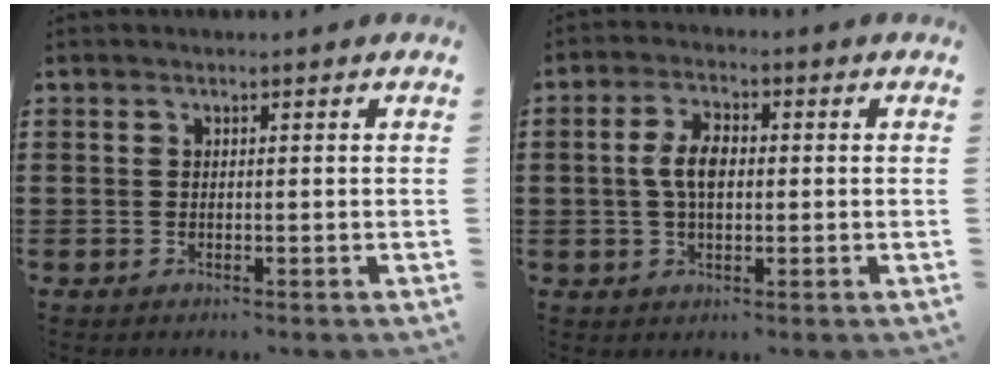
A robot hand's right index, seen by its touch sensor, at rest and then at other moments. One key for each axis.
{"total": 5.4, "fx": 0.1, "fy": 2.7, "fz": 4.6, "tx": -0.098, "ty": 0.008, "tz": -0.002}